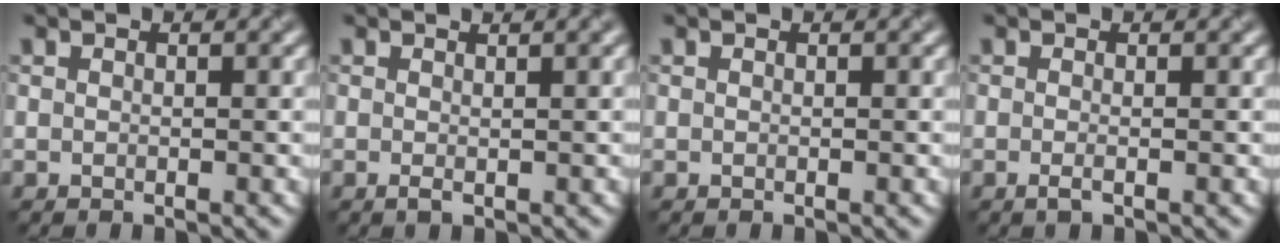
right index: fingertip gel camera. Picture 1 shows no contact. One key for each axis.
{"total": 1.9, "fx": 0.3, "fy": 0.5, "fz": 1.8, "tx": -0.021, "ty": 0.002, "tz": 0.002}
{"total": 0.0}
{"total": 1.0, "fx": -0.3, "fy": 0.3, "fz": 0.9, "tx": -0.018, "ty": -0.006, "tz": -0.007}